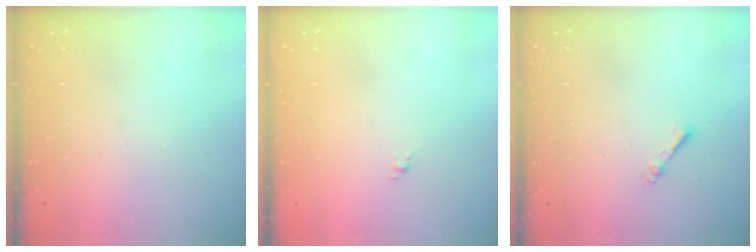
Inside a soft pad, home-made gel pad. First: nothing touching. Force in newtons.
{"total": 1.4, "press": 1.2, "slide": 0.6}
{"total": 1.1, "press": 1.1, "slide": 0.2}